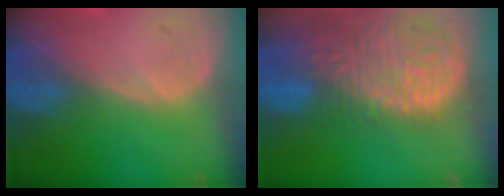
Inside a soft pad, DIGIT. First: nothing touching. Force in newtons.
{"total": 14.9, "press": 12.4, "slide": 8.4}